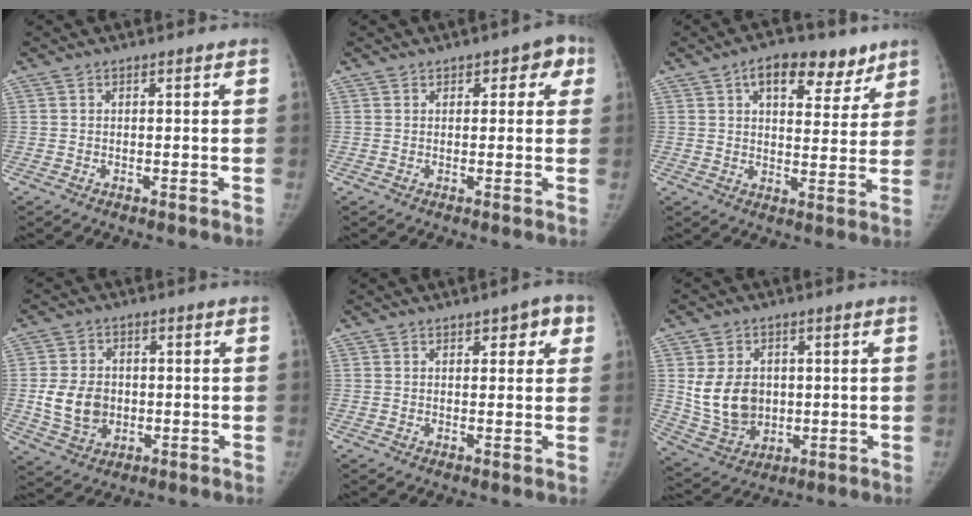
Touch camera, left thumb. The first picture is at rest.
{"total": 4.3, "force": [1.8, 2.6, 3.0], "torque": [0.000, 0.001, 0.013]}
{"total": 12.1, "force": [7.0, 6.4, 7.5], "torque": [-0.068, -0.021, 0.100]}
{"total": 9.0, "force": [-0.7, 7.2, 5.4], "torque": [-0.078, 0.002, -0.004]}
{"total": 4.6, "force": [2.2, 2.1, 3.5], "torque": [-0.018, -0.005, 0.022]}
{"total": 11.5, "force": [1.0, 9.1, 7.0], "torque": [-0.094, -0.010, 0.038]}